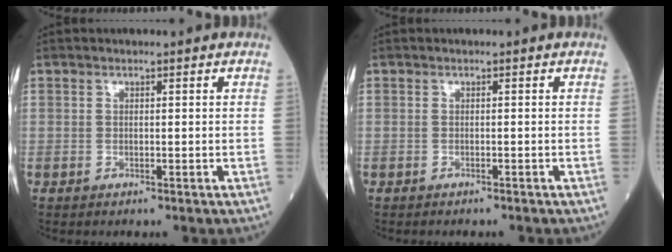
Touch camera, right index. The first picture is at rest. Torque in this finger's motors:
{"motor_torque": [0.00, -0.04, -0.02, 0.02]}